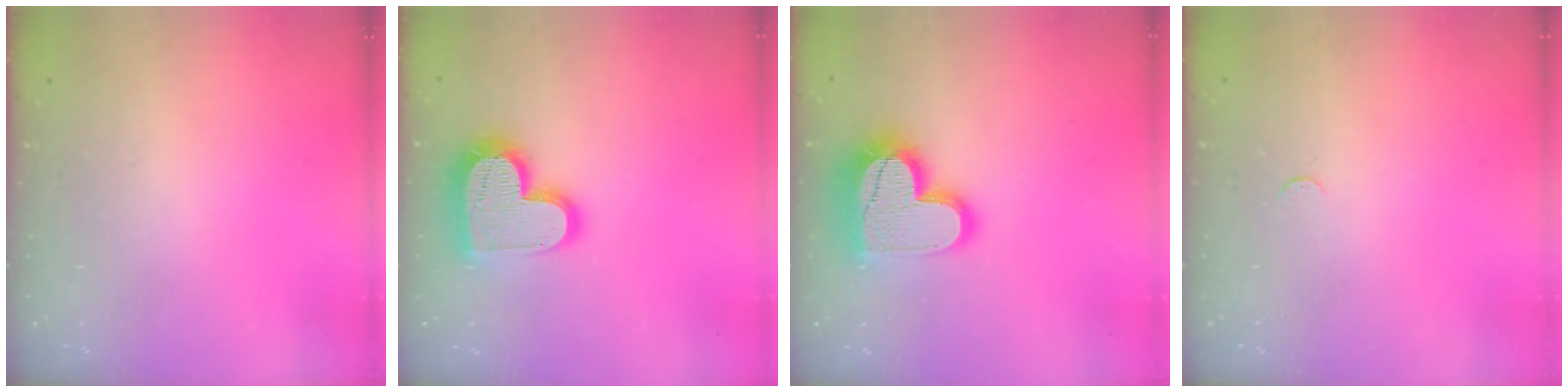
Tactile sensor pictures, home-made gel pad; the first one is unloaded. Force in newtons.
{"total": 17.1, "press": 17.0, "slide": 1.2}
{"total": 19.2, "press": 19.1, "slide": 1.6}
{"total": 2.7, "press": 2.7, "slide": 0.2}